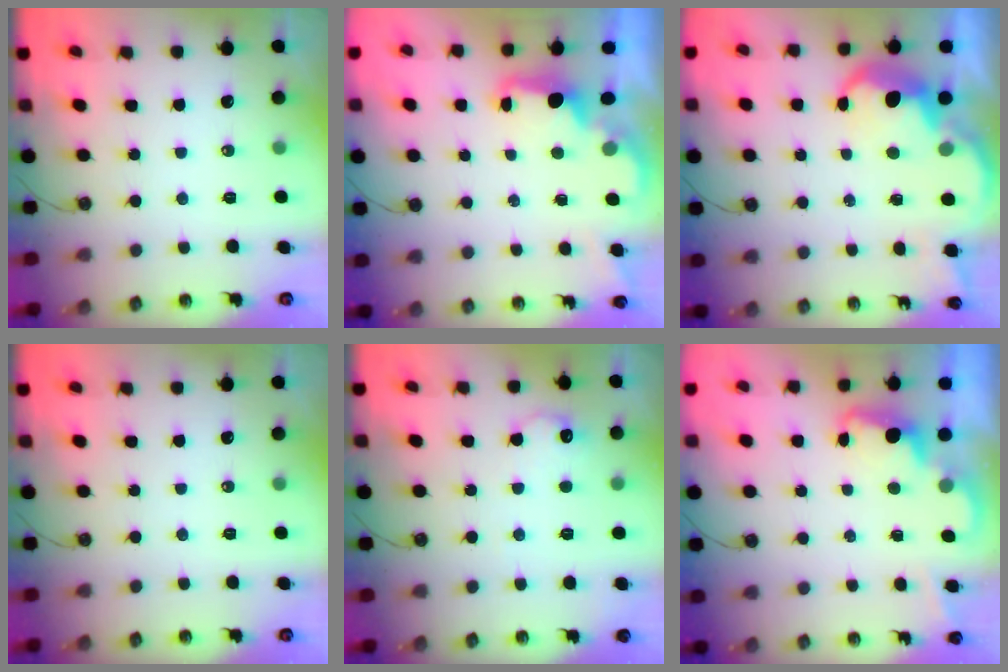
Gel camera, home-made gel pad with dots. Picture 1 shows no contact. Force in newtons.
{"total": 2.0, "press": 1.9, "slide": 0.8}
{"total": 7.3, "press": 7.3, "slide": 0.6}
{"total": 0.0}
{"total": 8.8, "press": 8.8, "slide": 0.4}
{"total": 2.3, "press": 2.2, "slide": 0.5}